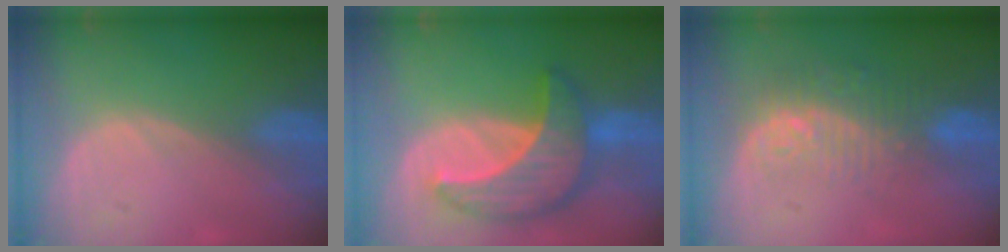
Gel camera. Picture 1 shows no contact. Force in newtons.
{"total": 9.9, "press": 9.8, "slide": 0.6}
{"total": 9.9, "press": 8.1, "slide": 5.7}